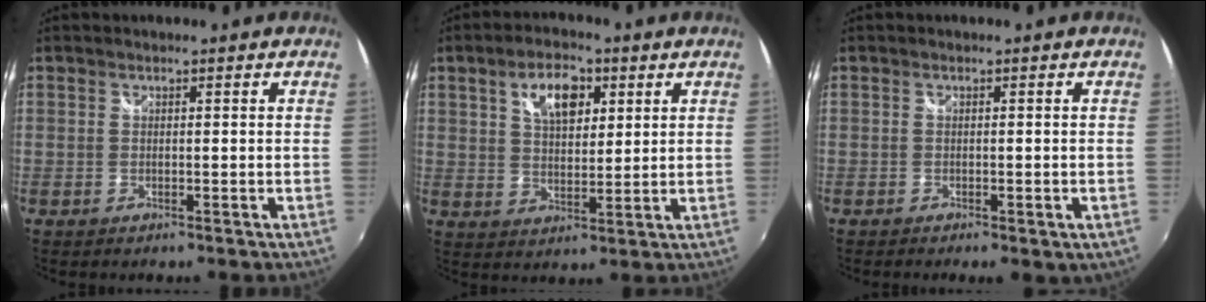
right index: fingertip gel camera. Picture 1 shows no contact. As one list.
[{"total": 8.5, "force": [3.7, 4.4, 6.2], "torque": [-0.105, 0.019, 0.065]}, {"total": 3.3, "force": [-1.8, 1.0, 2.6], "torque": [-0.040, -0.016, -0.020]}]